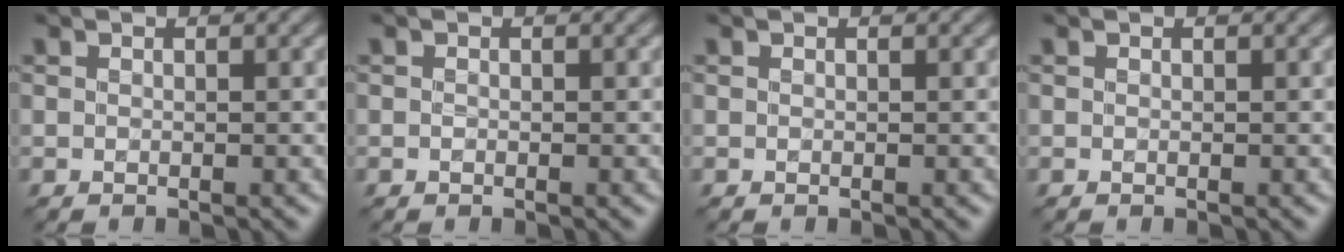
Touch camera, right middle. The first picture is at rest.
{"total": 0.0}
{"total": 0.0}
{"total": 0.0}